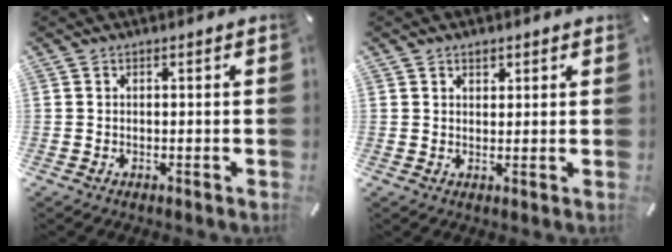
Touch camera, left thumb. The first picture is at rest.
{"total": 1.7, "force": [1.2, 1.1, 0.4], "torque": [0.009, -0.006, 0.018]}